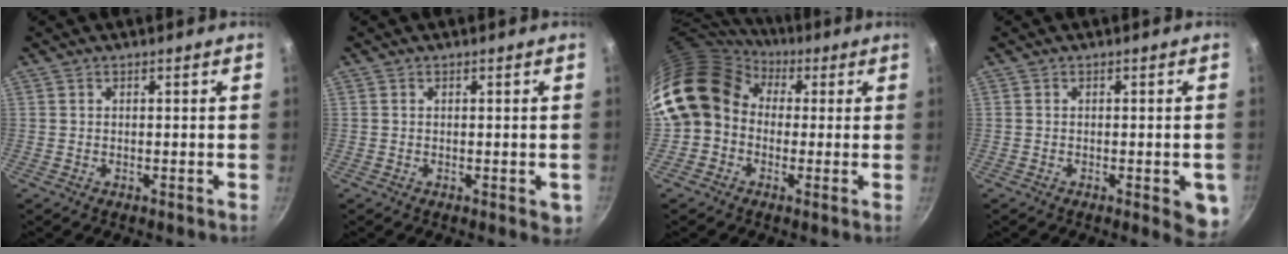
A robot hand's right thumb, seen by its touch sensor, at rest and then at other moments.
{"total": 2.5, "force": [-0.4, 1.2, 2.1], "torque": [-0.018, -0.006, -0.004]}
{"total": 13.1, "force": [1.7, 11.1, 6.8], "torque": [-0.102, 0.024, 0.008]}
{"total": 5.7, "force": [-1.8, 1.8, 5.1], "torque": [-0.044, 0.000, -0.021]}